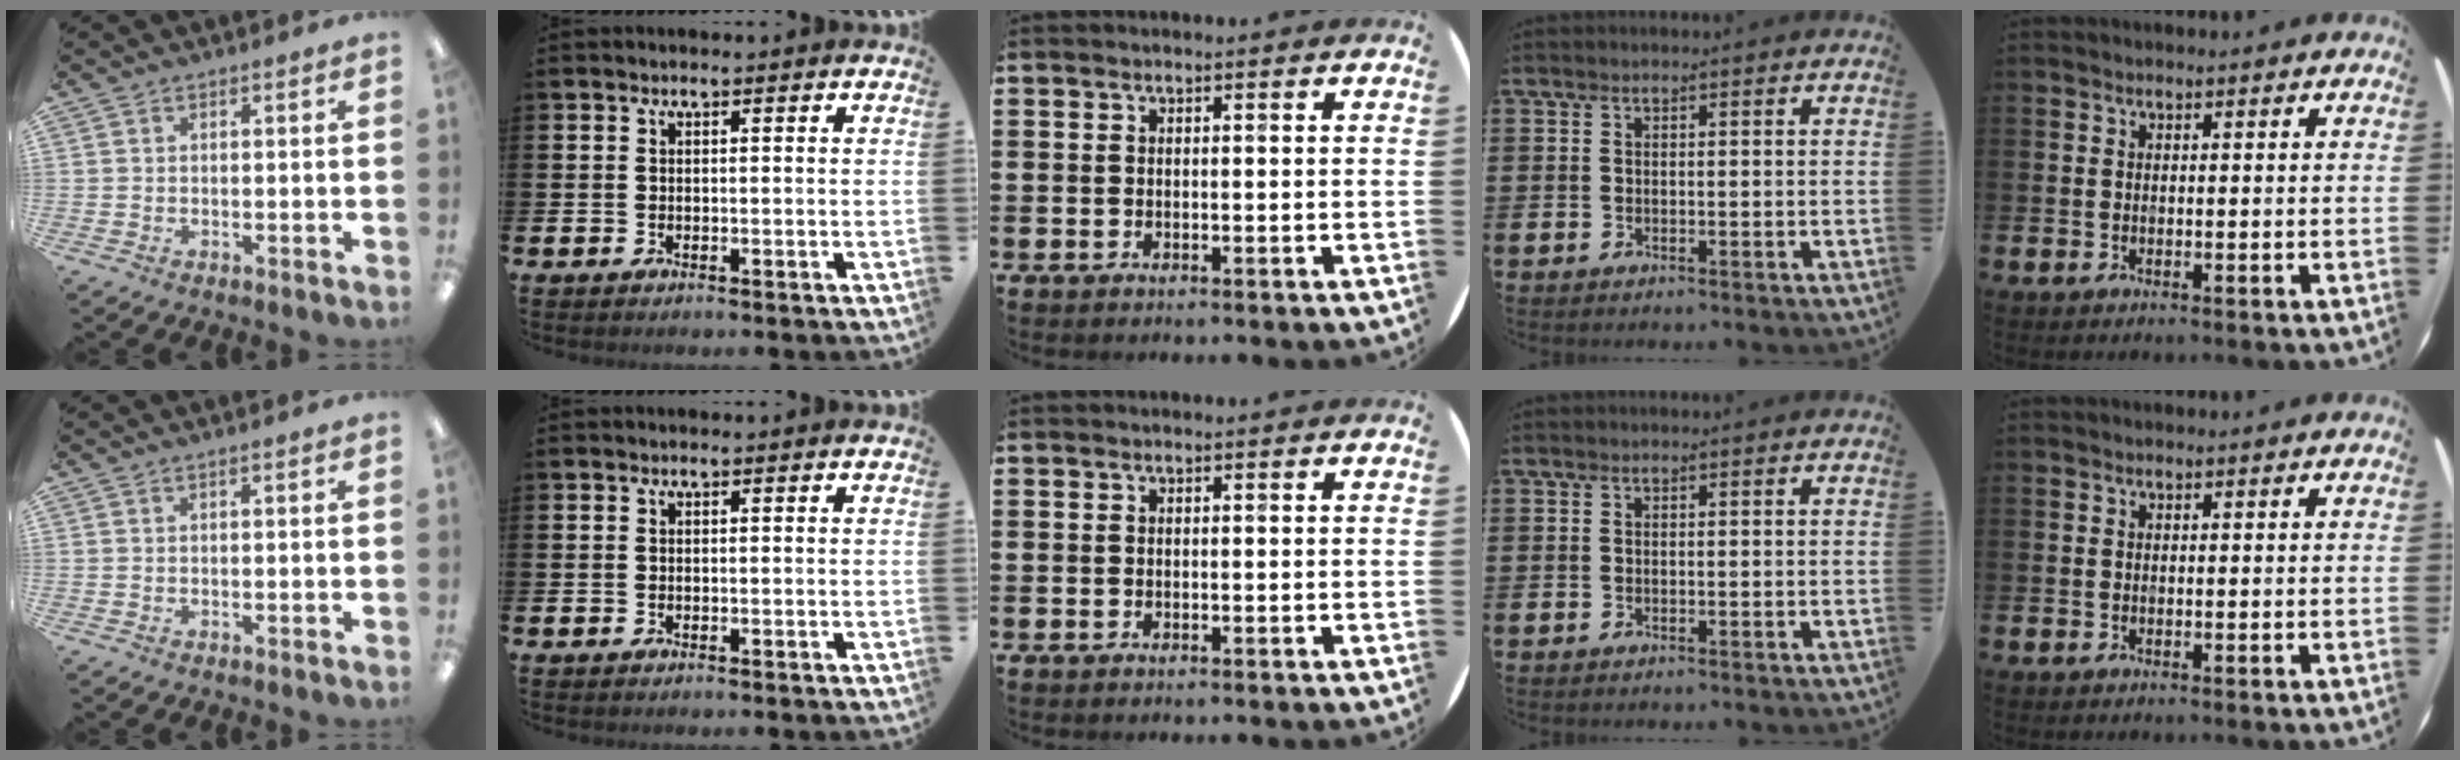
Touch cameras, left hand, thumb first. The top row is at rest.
{"thumb": {"total": 0.5, "force": [0.2, 0.0, 0.5], "torque": [-0.007, 0.001, 0.002]}}